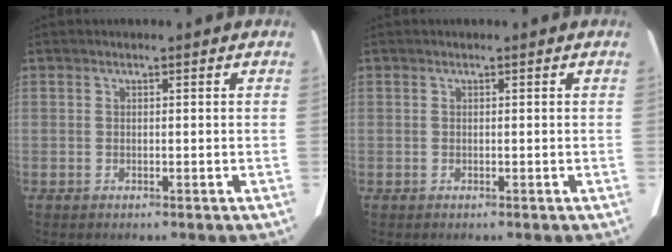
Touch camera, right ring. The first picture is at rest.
{"total": 0.0}